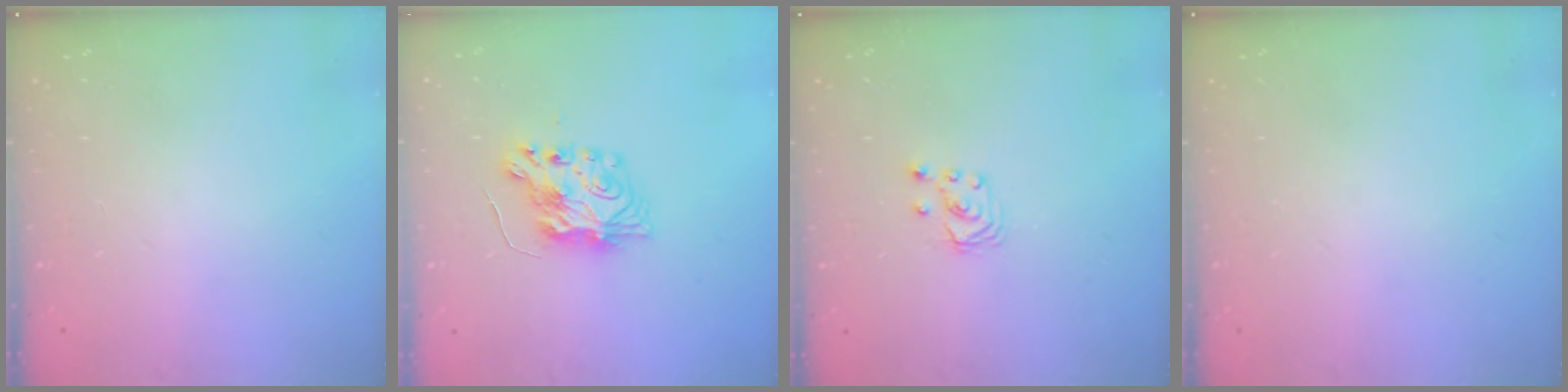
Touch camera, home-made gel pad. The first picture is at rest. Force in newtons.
{"total": 9.1, "press": 9.0, "slide": 0.8}
{"total": 2.6, "press": 2.6, "slide": 0.3}
{"total": 0.0}